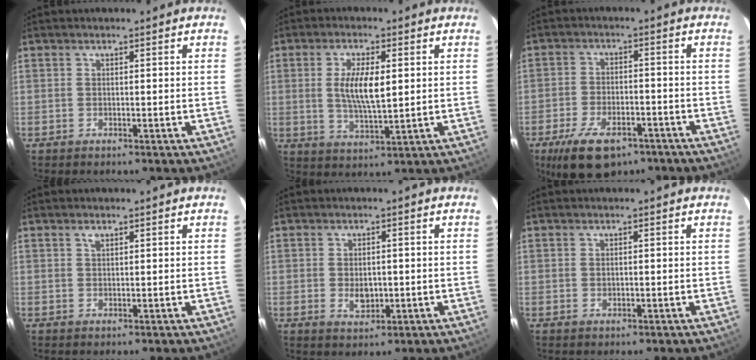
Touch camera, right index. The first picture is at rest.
{"total": 8.0, "force": [1.1, 2.6, 7.5], "torque": [-0.144, -0.002, 0.023]}
{"total": 13.6, "force": [-8.9, 6.5, 8.0], "torque": [-0.173, -0.017, -0.141]}
{"total": 0.8, "force": [0.6, 0.2, 0.5], "torque": [-0.010, 0.003, 0.011]}
{"total": 3.7, "force": [-0.5, 2.6, 2.7], "torque": [-0.046, -0.003, -0.004]}
{"total": 0.7, "force": [0.1, 0.7, 0.2], "torque": [-0.004, 0.000, 0.004]}